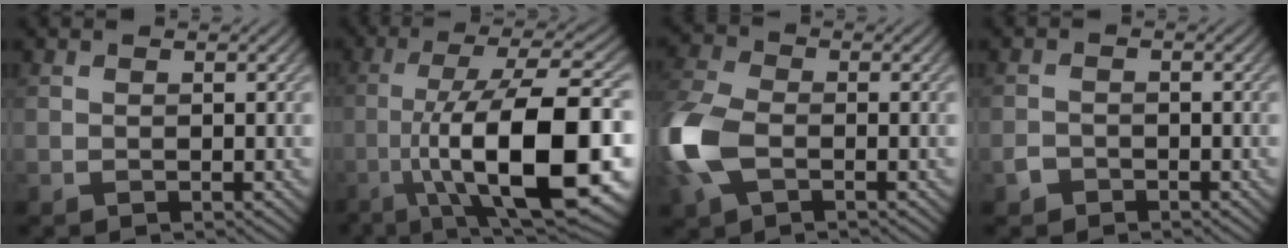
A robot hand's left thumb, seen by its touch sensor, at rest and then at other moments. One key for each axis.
{"total": 17.6, "fx": -4.8, "fy": 5.6, "fz": 15.9, "tx": -0.256, "ty": 0.006, "tz": -0.076}
{"total": 9.3, "fx": -2.5, "fy": 5.6, "fz": 7.0, "tx": -0.208, "ty": -0.009, "tz": -0.062}
{"total": 1.6, "fx": -1.2, "fy": 1.1, "fz": 0.3, "tx": -0.006, "ty": 0.001, "tz": -0.028}